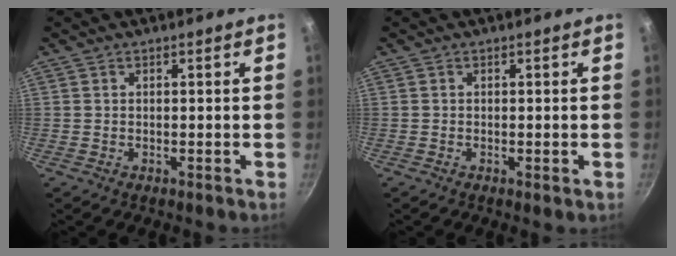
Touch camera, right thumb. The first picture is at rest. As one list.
[{"total": 0.8, "force": [-0.2, 0.2, 0.7], "torque": [-0.013, -0.002, -0.004]}]